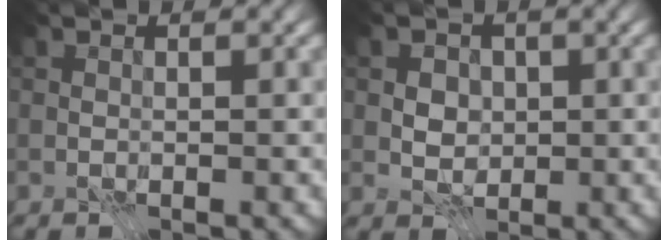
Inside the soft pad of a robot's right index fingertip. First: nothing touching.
{"total": 3.0, "force": [0.2, 2.5, 1.7], "torque": [-0.021, 0.009, -0.003]}